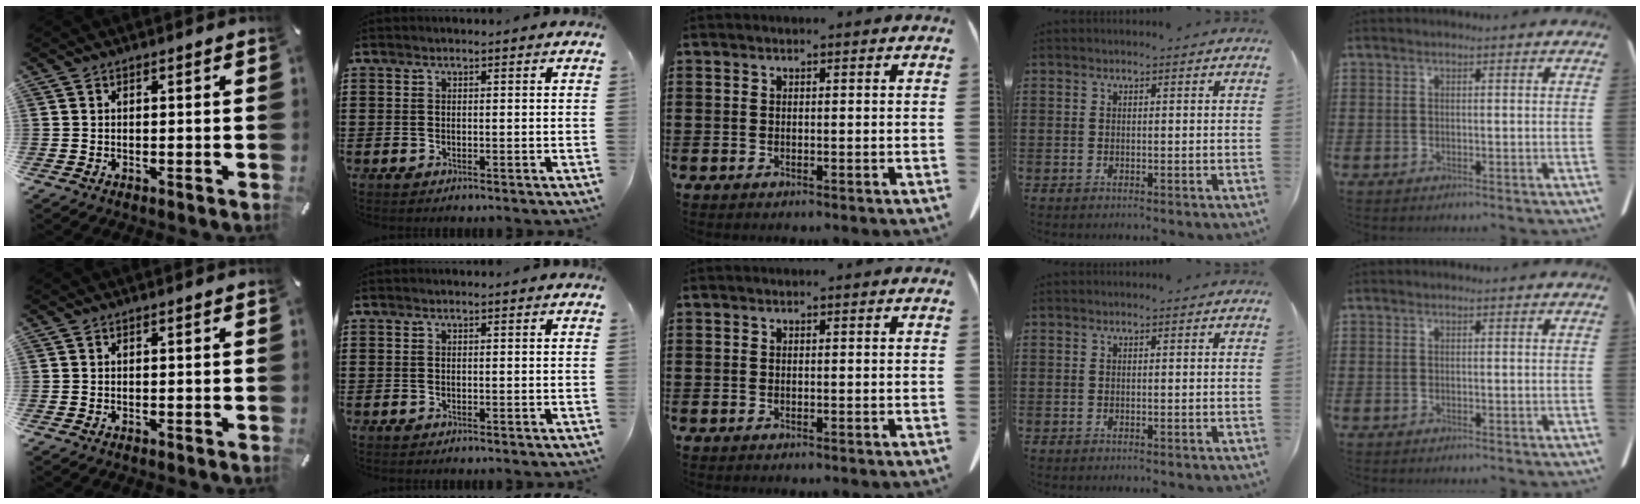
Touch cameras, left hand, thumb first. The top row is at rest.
{}